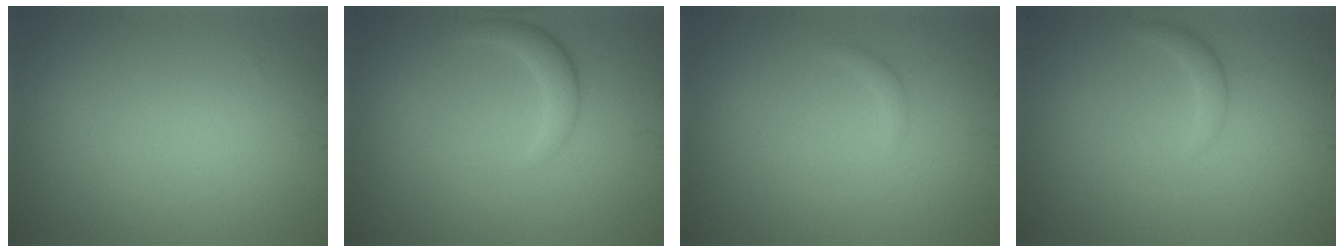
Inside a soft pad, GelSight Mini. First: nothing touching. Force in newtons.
{"total": 1.8, "press": 1.8, "slide": 0.1}
{"total": 0.6, "press": 0.6, "slide": 0.0}
{"total": 1.1, "press": 1.1, "slide": 0.1}